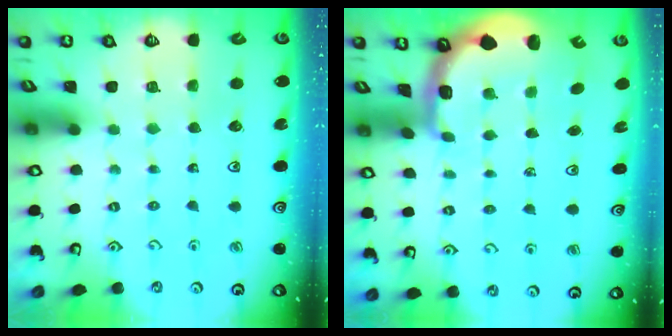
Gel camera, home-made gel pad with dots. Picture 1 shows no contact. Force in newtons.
{"total": 2.1, "press": 1.9, "slide": 0.8}